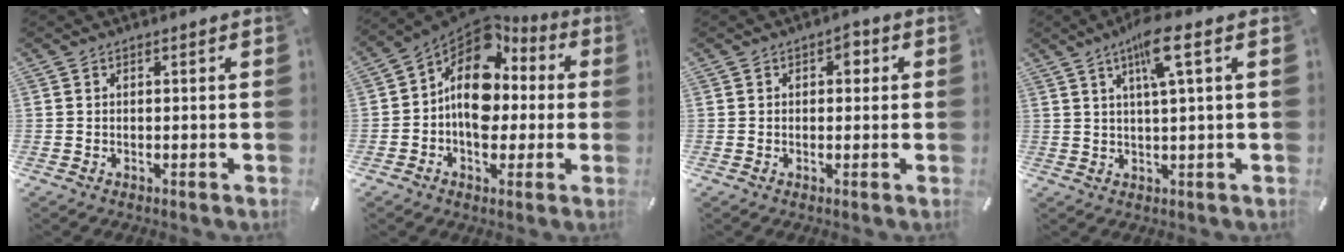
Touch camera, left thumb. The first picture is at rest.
{"total": 14.0, "force": [1.1, 10.6, 9.1], "torque": [-0.164, -0.015, 0.021]}
{"total": 3.0, "force": [0.5, 1.9, 2.2], "torque": [-0.022, 0.002, 0.001]}
{"total": 8.6, "force": [3.6, 0.8, 7.8], "torque": [-0.148, 0.001, 0.056]}